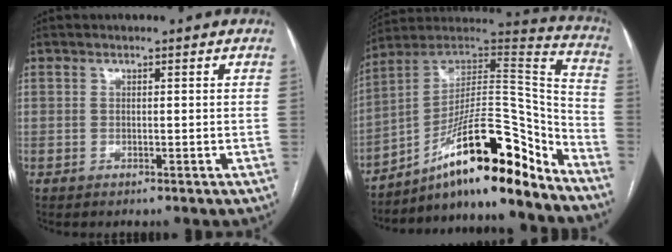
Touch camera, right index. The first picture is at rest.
{"total": 20.9, "force": [-14.7, 3.1, 14.6], "torque": [-0.221, 0.038, -0.243]}